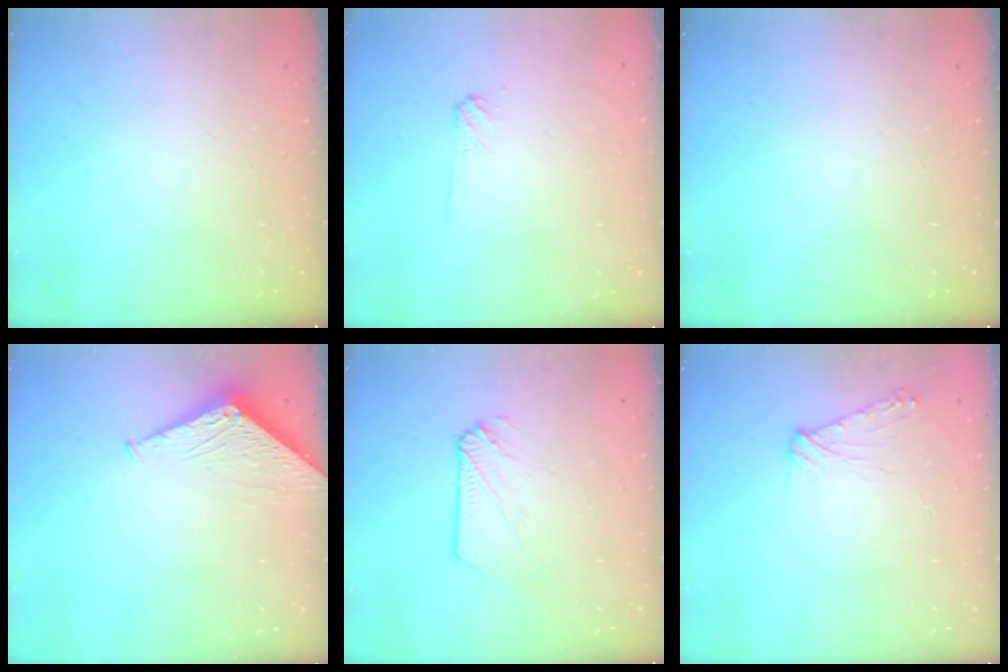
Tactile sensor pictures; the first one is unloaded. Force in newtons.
{"total": 4.3, "press": 4.2, "slide": 0.8}
{"total": 0.0}
{"total": 3.5, "press": 3.4, "slide": 0.3}
{"total": 4.4, "press": 4.4, "slide": 0.5}
{"total": 6.7, "press": 6.6, "slide": 1.1}